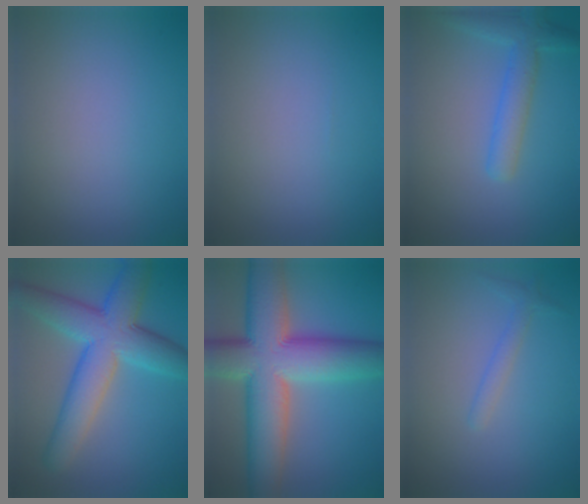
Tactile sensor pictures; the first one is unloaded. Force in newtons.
{"total": 0.0}
{"total": 3.5, "press": 3.5, "slide": 0.2}
{"total": 8.6, "press": 8.6, "slide": 0.3}
{"total": 13.7, "press": 13.7, "slide": 0.6}
{"total": 1.4, "press": 1.4, "slide": 0.1}